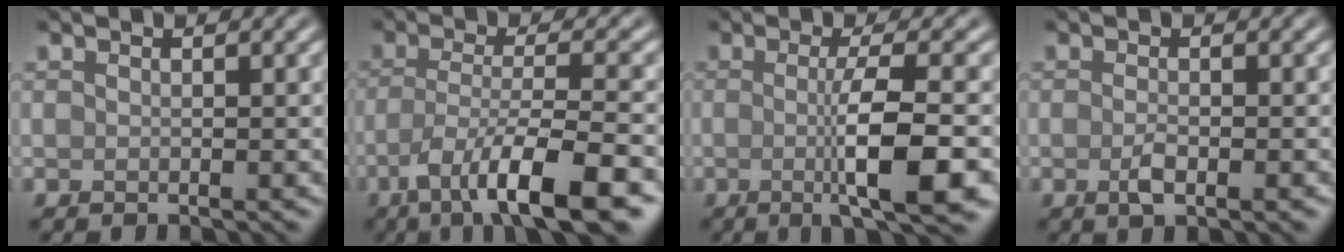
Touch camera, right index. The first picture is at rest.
{"total": 8.7, "force": [-4.2, 1.8, 7.3], "torque": [-0.118, -0.003, -0.076]}
{"total": 7.0, "force": [-1.0, 1.3, 6.8], "torque": [-0.107, -0.005, -0.016]}
{"total": 2.0, "force": [-0.7, 0.6, 1.7], "torque": [-0.033, -0.003, -0.014]}